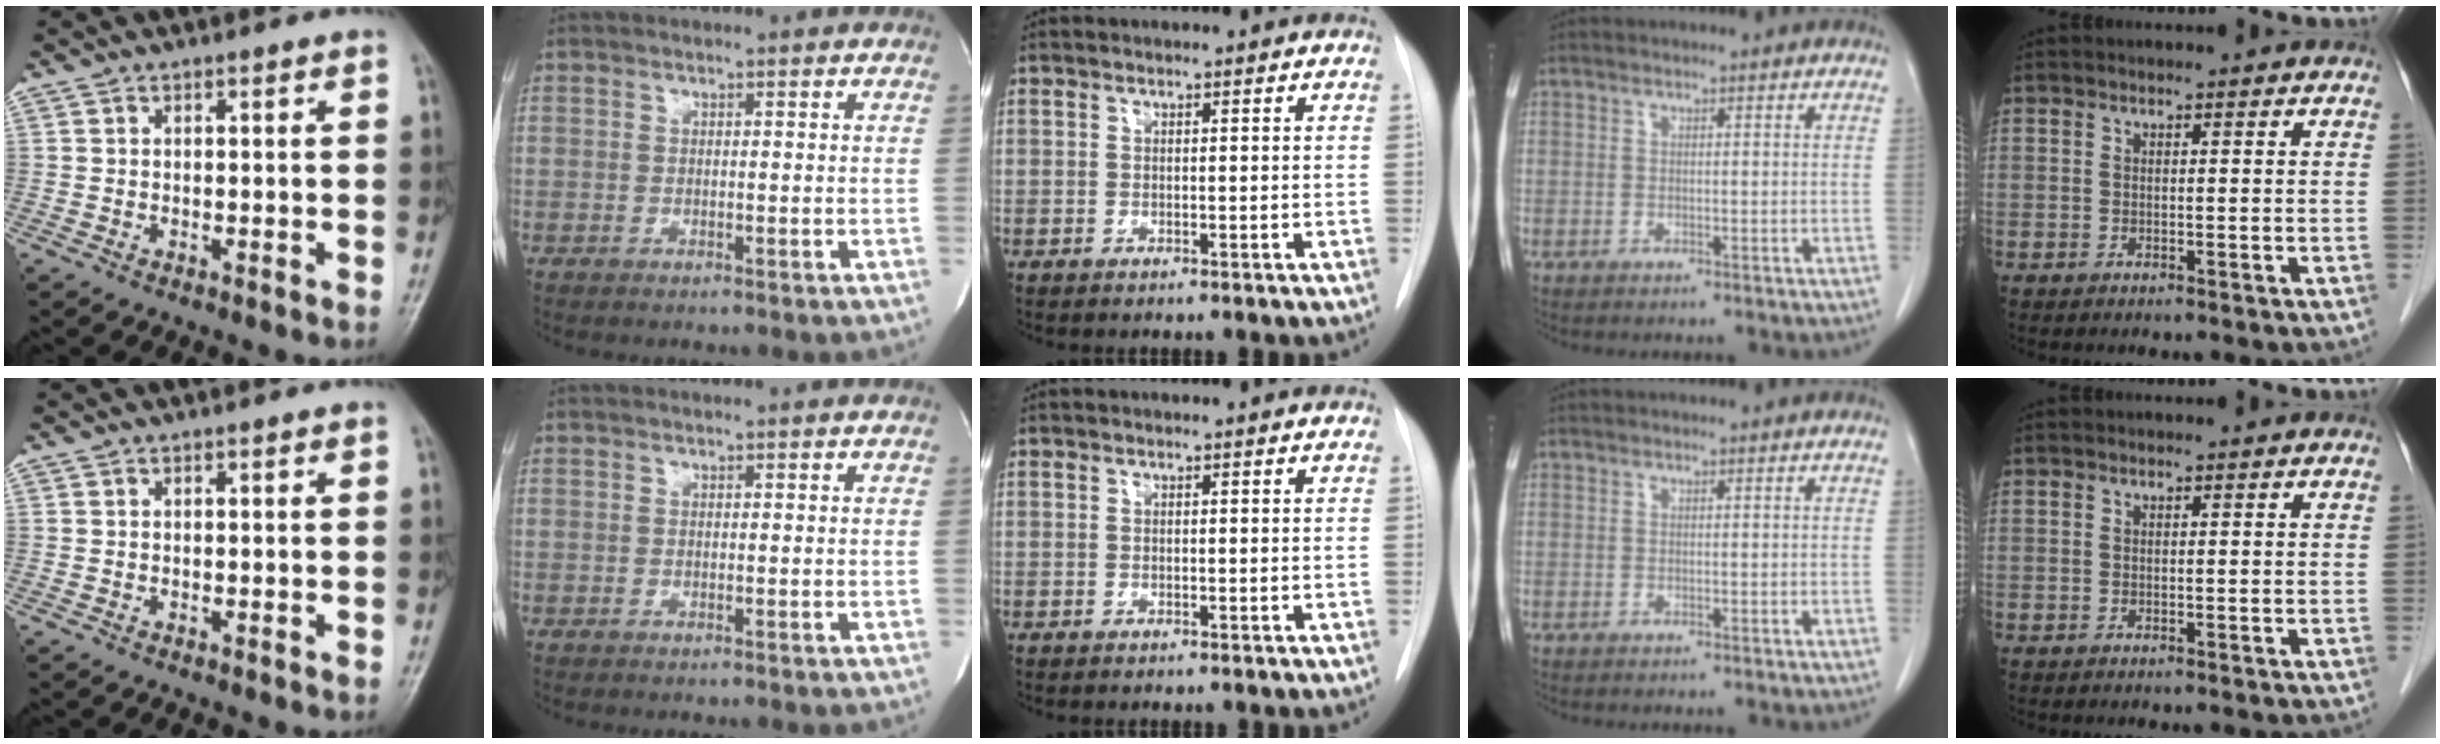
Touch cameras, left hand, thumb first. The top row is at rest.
{}